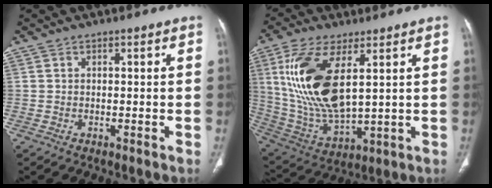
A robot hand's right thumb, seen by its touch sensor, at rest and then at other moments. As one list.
[{"total": 18.9, "force": [5.2, 8.3, 16.2], "torque": [-0.331, -0.026, 0.113]}]